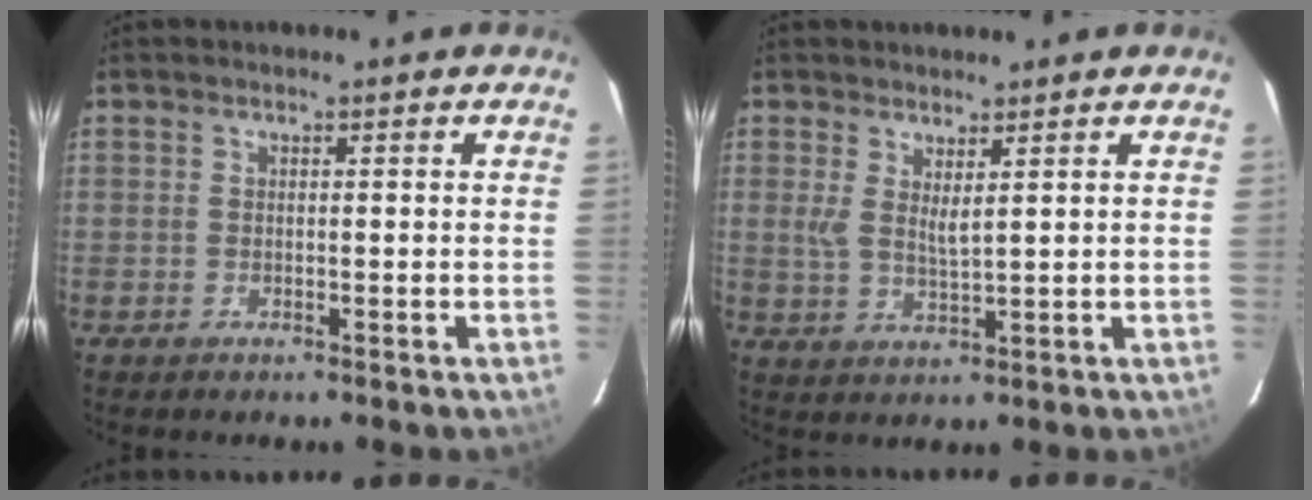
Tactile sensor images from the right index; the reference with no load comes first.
{"total": 3.6, "force": [1.9, 0.8, 2.9], "torque": [-0.055, -0.009, 0.034]}